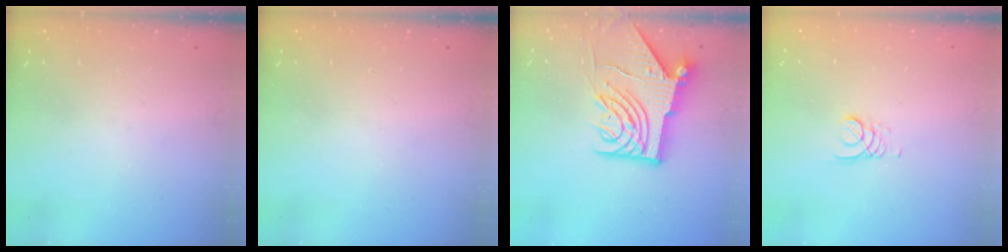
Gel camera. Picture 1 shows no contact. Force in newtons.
{"total": 0.0}
{"total": 12.2, "press": 12.1, "slide": 1.5}
{"total": 2.2, "press": 2.2, "slide": 0.3}